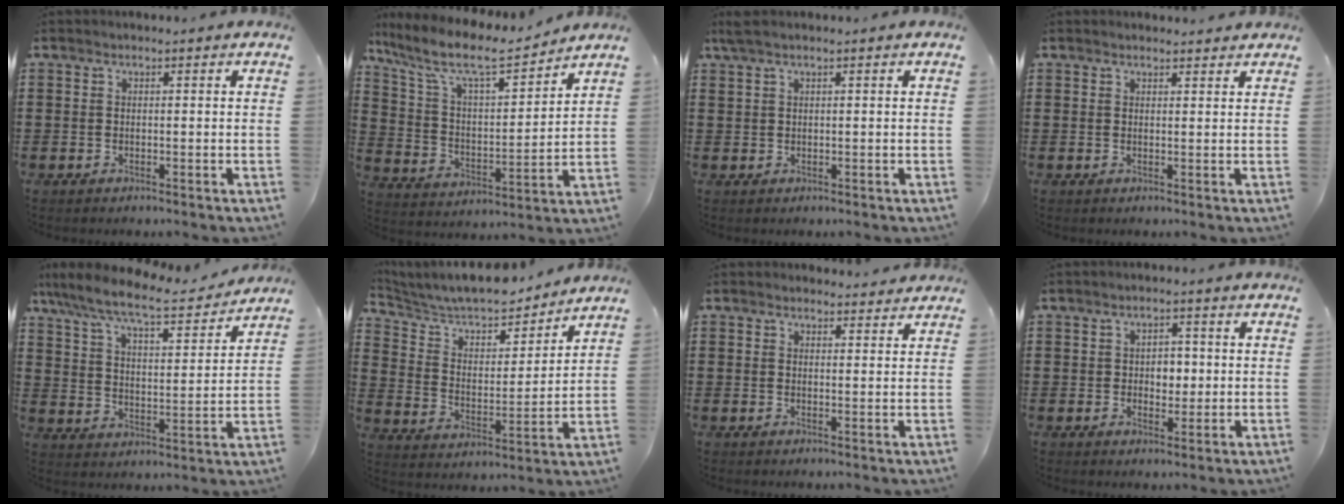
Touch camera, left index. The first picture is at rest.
{"total": 9.8, "force": [7.9, 2.0, 5.4], "torque": [-0.137, -0.043, 0.133]}
{"total": 1.2, "force": [0.7, 0.1, 0.9], "torque": [-0.019, -0.001, 0.014]}
{"total": 1.3, "force": [1.2, 0.3, 0.1], "torque": [-0.005, 0.001, 0.025]}
{"total": 8.3, "force": [7.2, 0.6, 4.0], "torque": [-0.108, -0.042, 0.120]}
{"total": 7.4, "force": [6.8, 2.0, 2.2], "torque": [-0.077, -0.045, 0.115]}
{"total": 2.3, "force": [2.2, 0.6, 0.2], "torque": [-0.001, -0.004, 0.041]}
{"total": 3.3, "force": [0.2, 2.3, 2.4], "torque": [-0.036, 0.003, -0.004]}